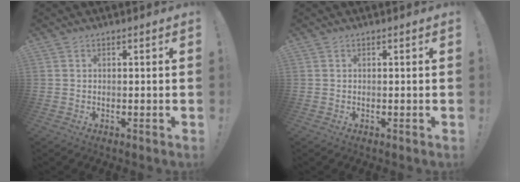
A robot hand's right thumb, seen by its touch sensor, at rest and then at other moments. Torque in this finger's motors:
{"motor_torque": [-0.05, 0.01, -0.11, 0.14, 0.00]}